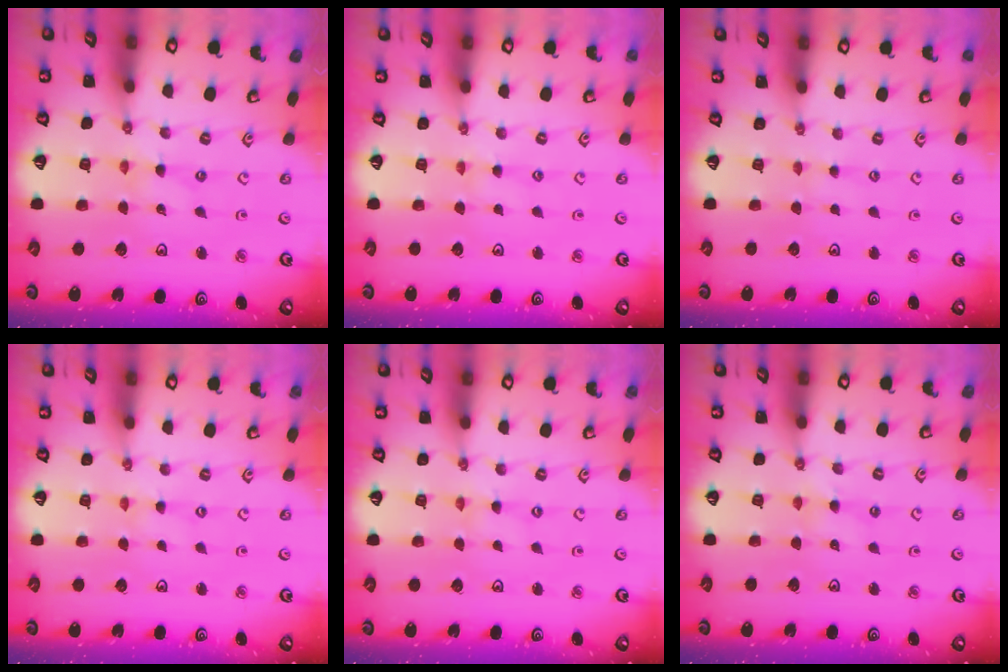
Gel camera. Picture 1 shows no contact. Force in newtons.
{"total": 1.8, "press": 1.8, "slide": 0.4}
{"total": 1.4, "press": 1.4, "slide": 0.2}
{"total": 0.0}
{"total": 0.0}
{"total": 2.2, "press": 2.1, "slide": 0.4}